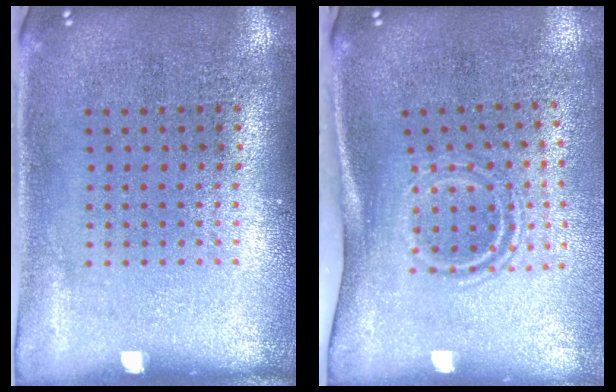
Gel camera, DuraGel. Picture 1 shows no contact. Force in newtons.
{"total": 1.9, "press": 1.1, "slide": 1.5}